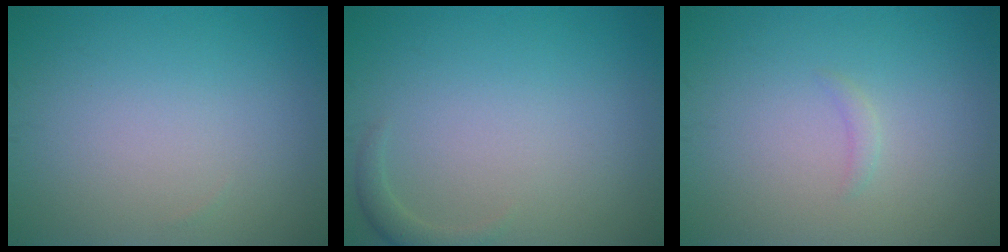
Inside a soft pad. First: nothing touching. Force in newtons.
{"total": 1.2, "press": 1.2, "slide": 0.2}
{"total": 0.7, "press": 0.7, "slide": 0.1}